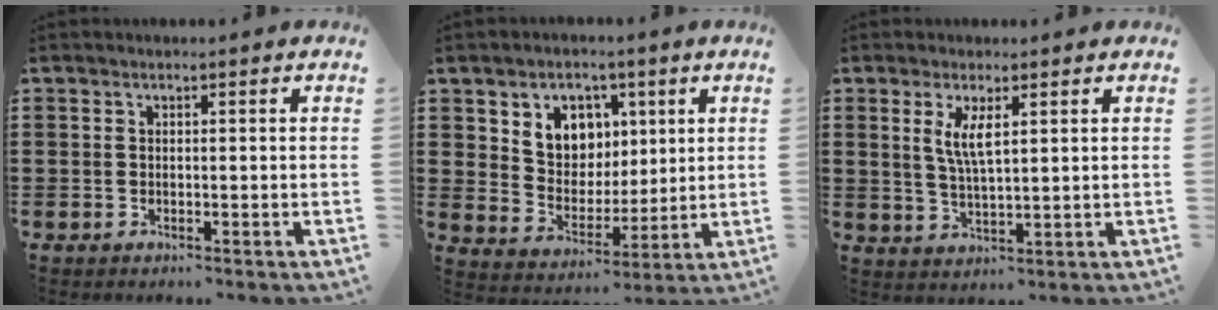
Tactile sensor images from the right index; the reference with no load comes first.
{"total": 6.9, "force": [3.2, 5.8, 1.8], "torque": [-0.053, -0.005, 0.057]}
{"total": 4.3, "force": [1.5, 1.1, 3.9], "torque": [-0.082, 0.002, 0.025]}